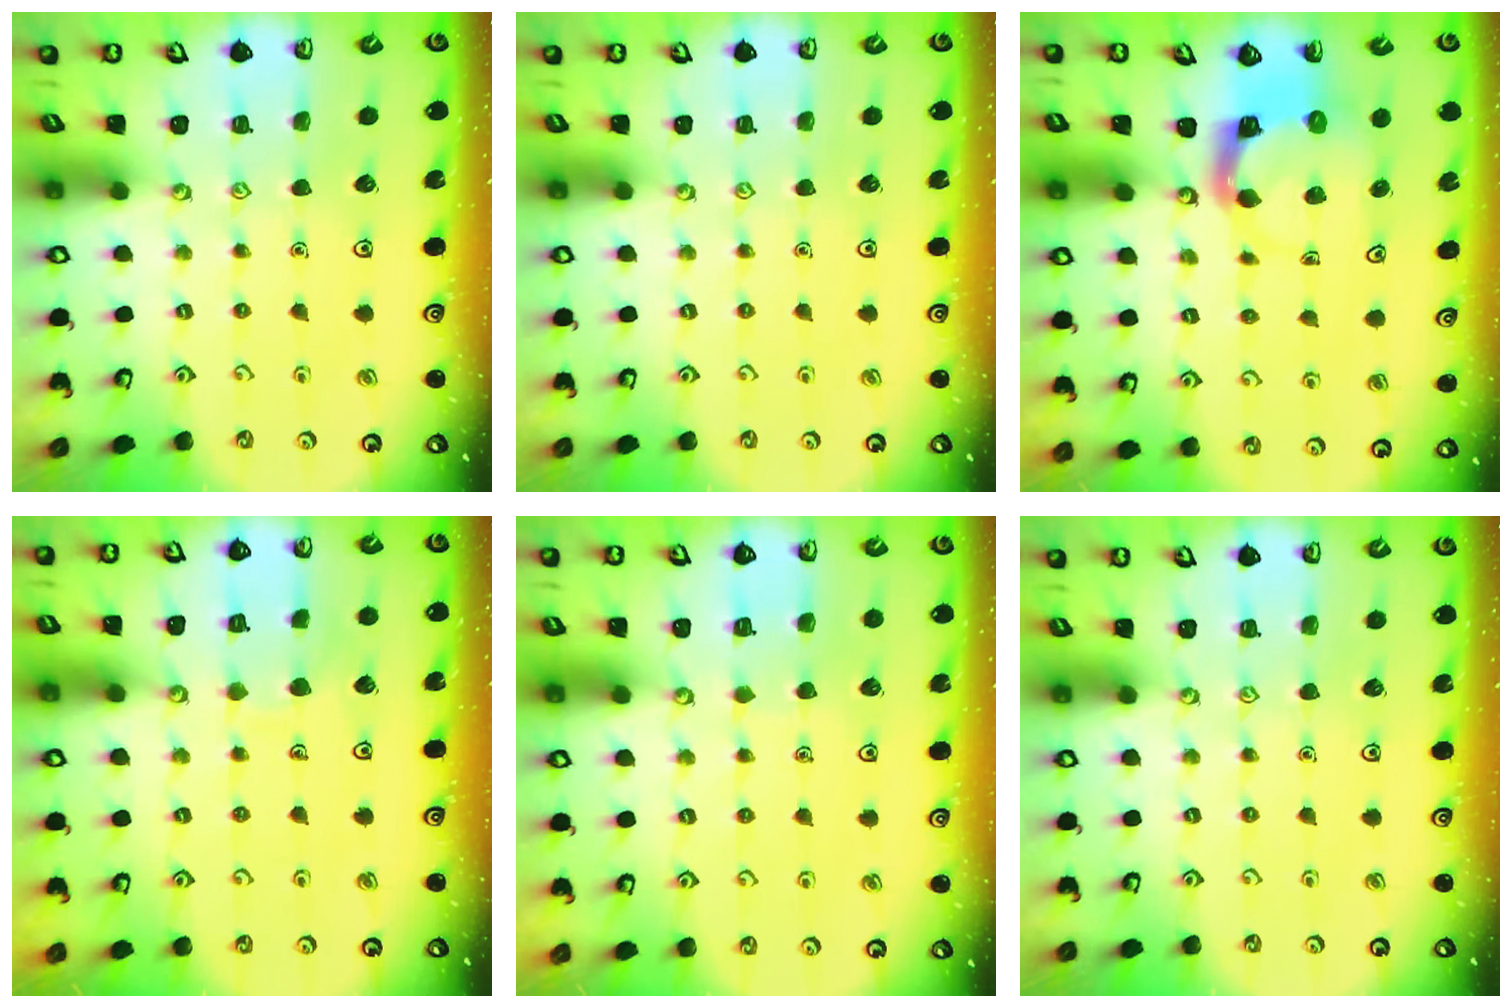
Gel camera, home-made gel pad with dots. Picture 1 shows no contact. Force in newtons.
{"total": 0.0}
{"total": 3.8, "press": 3.8, "slide": 0.7}
{"total": 5.4, "press": 5.4, "slide": 0.5}
{"total": 3.1, "press": 3.1, "slide": 0.4}
{"total": 0.0}